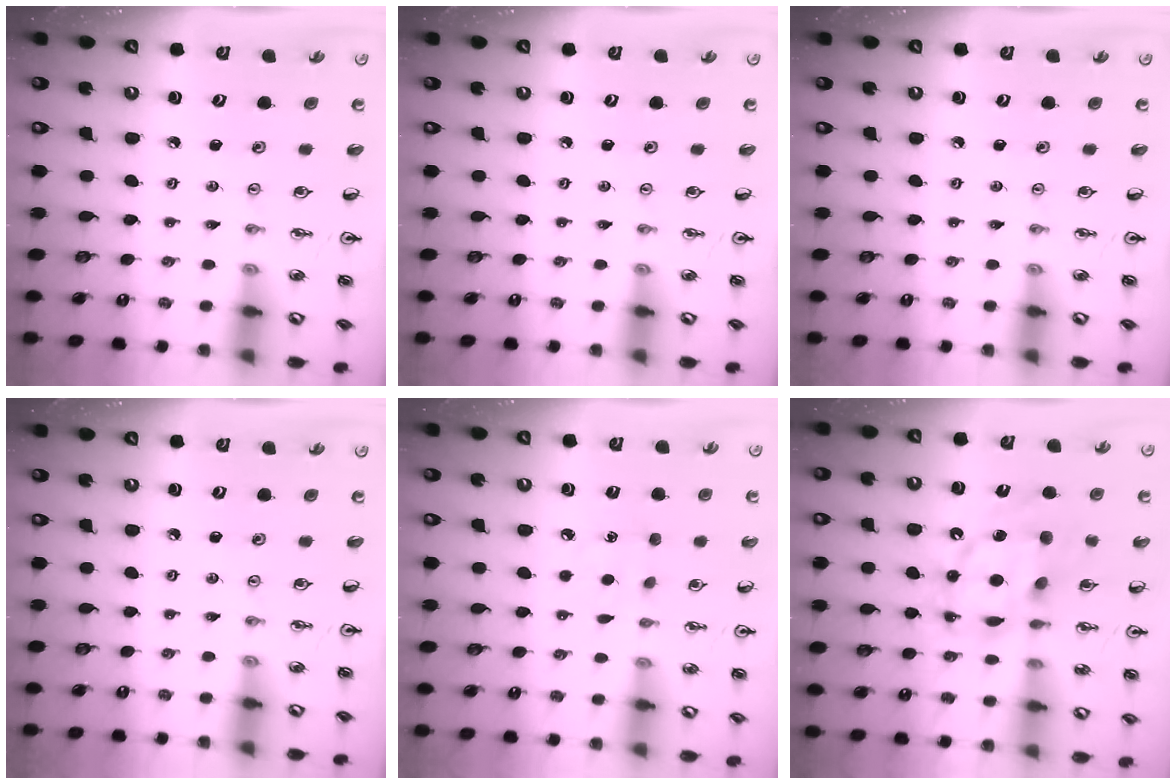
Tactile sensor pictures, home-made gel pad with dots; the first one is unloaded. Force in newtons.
{"total": 0.0}
{"total": 0.0}
{"total": 0.0}
{"total": 5.2, "press": 5.1, "slide": 0.6}
{"total": 14.1, "press": 14.1, "slide": 1.2}